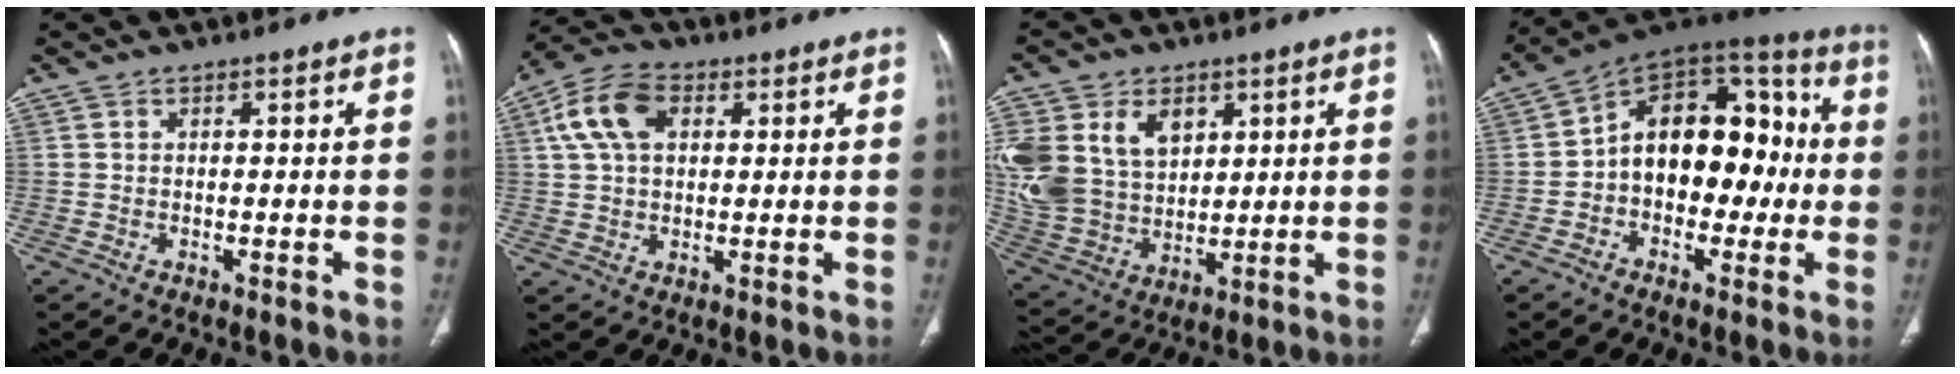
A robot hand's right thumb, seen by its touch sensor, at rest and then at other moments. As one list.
[{"total": 9.9, "force": [3.1, 6.4, 7.0], "torque": [-0.132, 0.016, 0.051]}, {"total": 21.6, "force": [6.9, 15.9, 12.8], "torque": [-0.286, 0.007, 0.156]}, {"total": 18.0, "force": [-0.9, 11.9, 13.5], "torque": [-0.149, 0.058, -0.025]}]